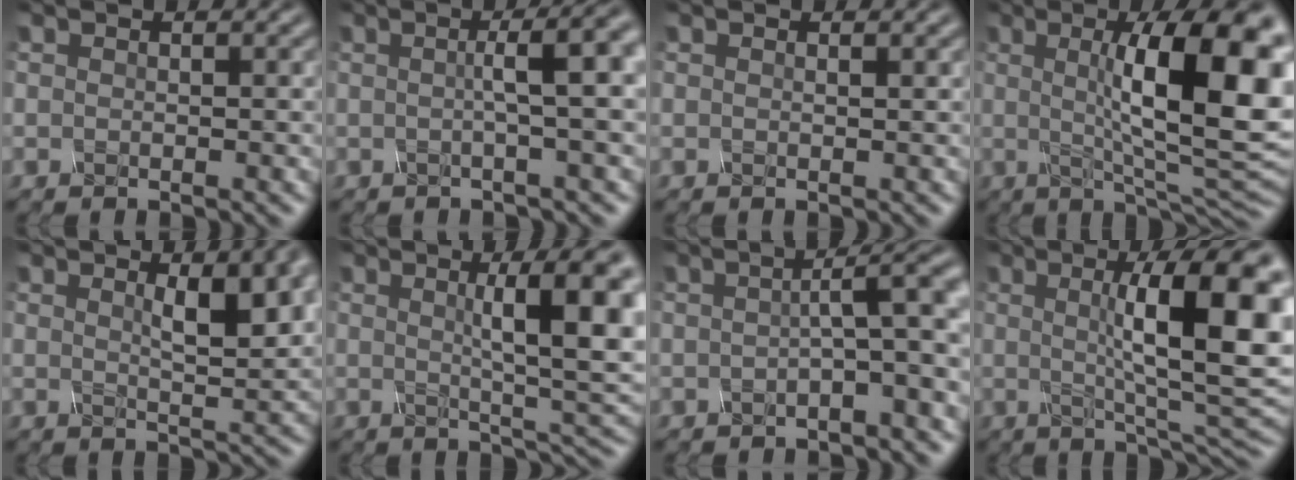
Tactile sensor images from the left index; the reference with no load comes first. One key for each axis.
{"total": 5.8, "fx": 0.8, "fy": 1.3, "fz": 5.6, "tx": -0.064, "ty": 0.017, "tz": 0.007}
{"total": 0.6, "fx": 0.3, "fy": 0.1, "fz": 0.5, "tx": -0.003, "ty": 0.001, "tz": 0.002}
{"total": 14.2, "fx": 2.0, "fy": 3.5, "fz": 13.6, "tx": -0.168, "ty": 0.004, "tz": 0.029}
{"total": 6.9, "fx": 2.2, "fy": 2.1, "fz": 6.2, "tx": -0.071, "ty": 0.008, "tz": 0.032}
{"total": 10.0, "fx": 2.0, "fy": 2.1, "fz": 9.5, "tx": -0.114, "ty": 0.009, "tz": 0.028}
{"total": 5.3, "fx": 0.1, "fy": 1.1, "fz": 5.2, "tx": -0.065, "ty": 0.018, "tz": -0.006}
{"total": 12.5, "fx": 1.8, "fy": 3.0, "fz": 12.0, "tx": -0.143, "ty": 0.005, "tz": 0.024}